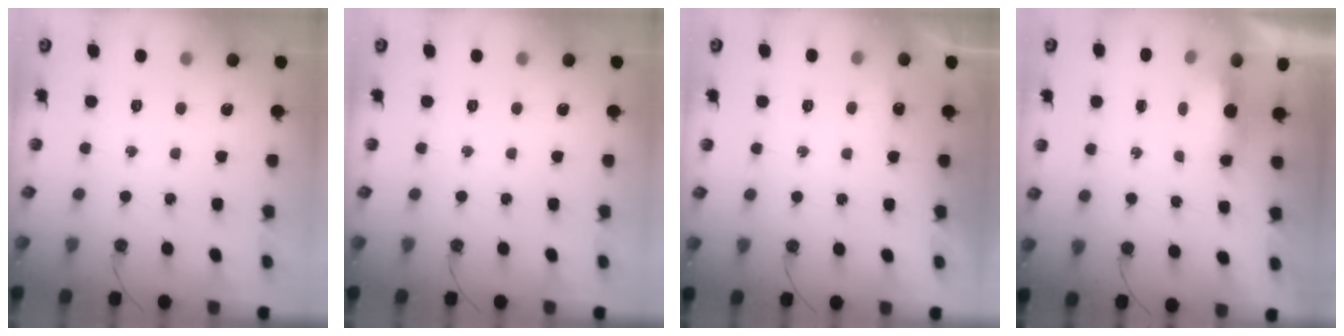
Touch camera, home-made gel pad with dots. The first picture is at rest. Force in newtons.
{"total": 0.0}
{"total": 3.5, "press": 3.5, "slide": 0.4}
{"total": 5.0, "press": 4.8, "slide": 1.4}